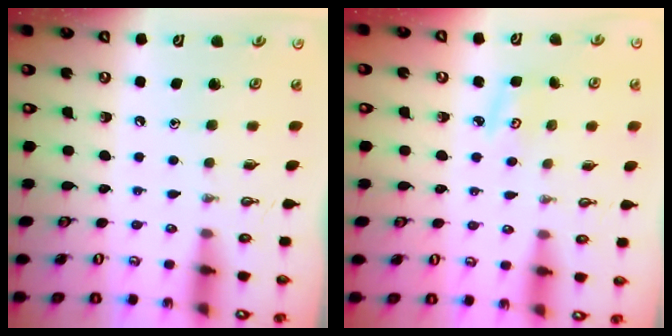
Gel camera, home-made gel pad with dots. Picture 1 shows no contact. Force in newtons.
{"total": 3.0, "press": 3.0, "slide": 0.4}